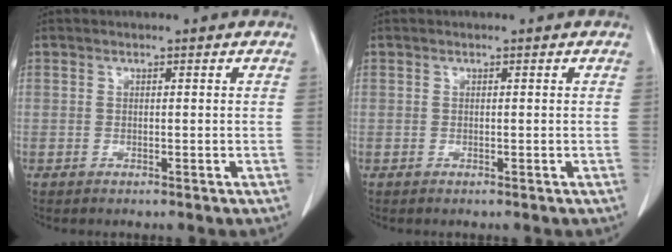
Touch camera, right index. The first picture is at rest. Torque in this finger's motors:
{"motor_torque": [0.00, 0.00, 0.01, 0.00]}